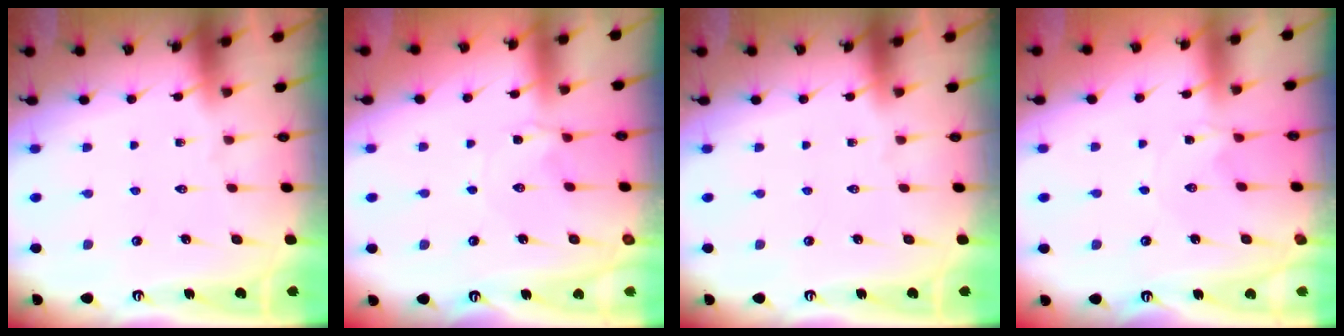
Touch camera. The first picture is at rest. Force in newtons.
{"total": 2.4, "press": 2.4, "slide": 0.4}
{"total": 0.0}
{"total": 0.0}